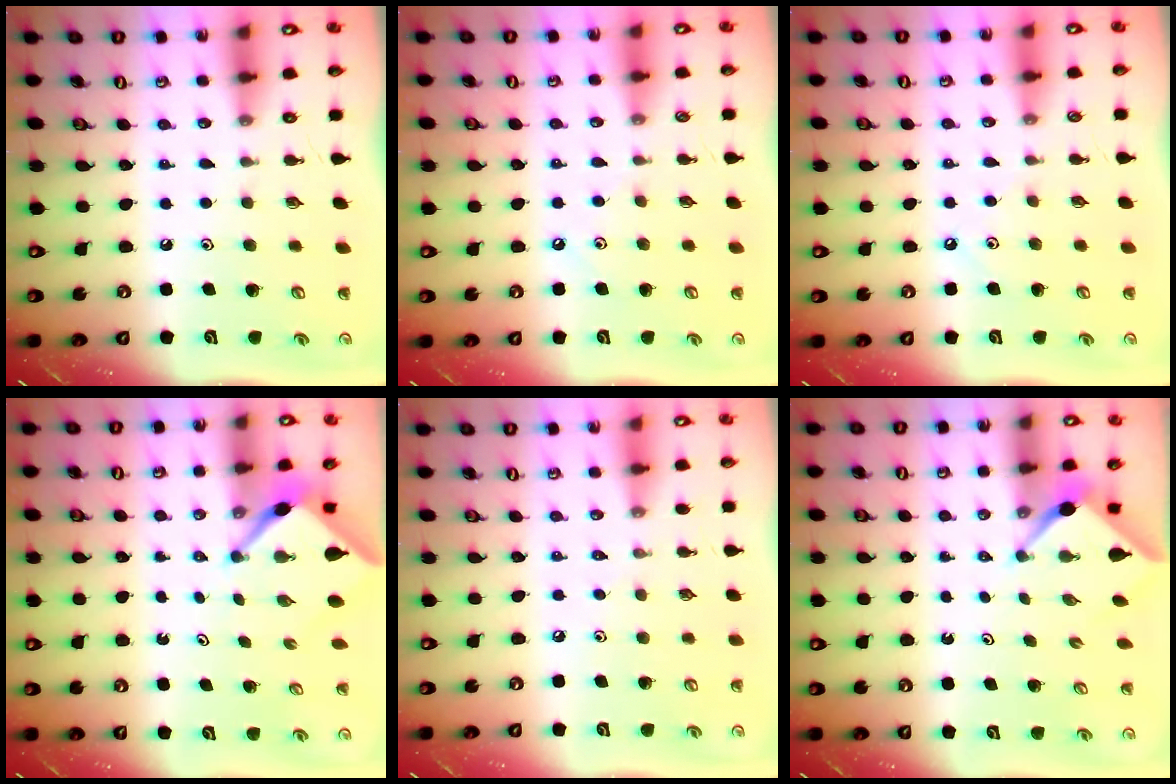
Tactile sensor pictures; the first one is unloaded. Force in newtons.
{"total": 3.0, "press": 3.0, "slide": 0.4}
{"total": 3.3, "press": 3.2, "slide": 0.5}
{"total": 2.9, "press": 2.9, "slide": 0.4}
{"total": 2.5, "press": 2.5, "slide": 0.5}
{"total": 2.4, "press": 2.4, "slide": 0.3}